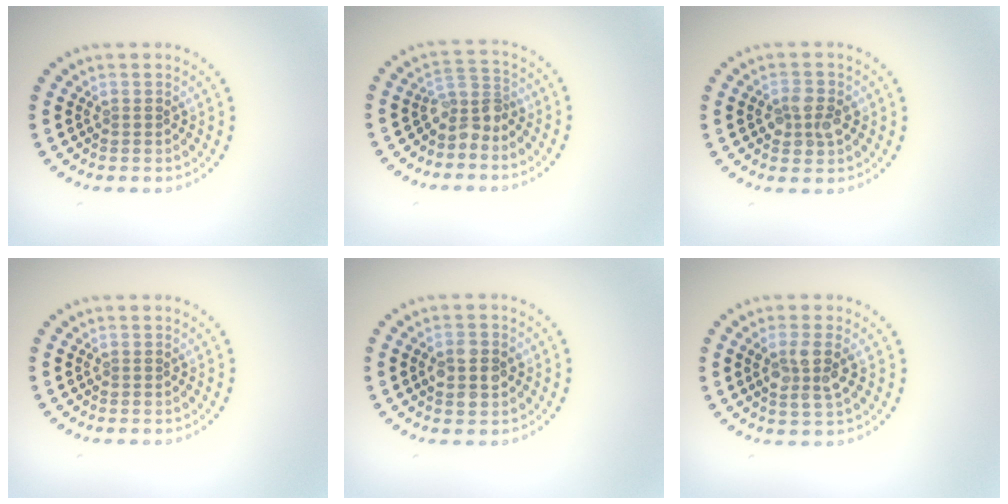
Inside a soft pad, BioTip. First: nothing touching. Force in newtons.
{"total": 2.6, "press": 1.8, "slide": 1.8}
{"total": 2.5, "press": 2.5, "slide": 0.5}
{"total": 0.0}
{"total": 3.3, "press": 3.3, "slide": 0.0}
{"total": 3.0, "press": 2.7, "slide": 1.2}